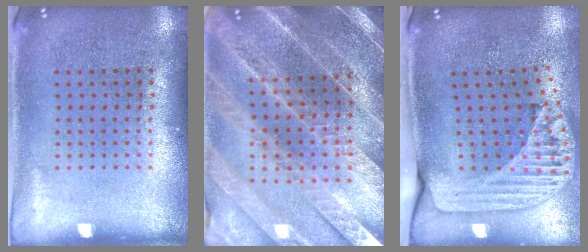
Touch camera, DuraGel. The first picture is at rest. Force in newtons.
{"total": 3.5, "press": 3.3, "slide": 1.0}
{"total": 2.4, "press": 1.7, "slide": 1.6}